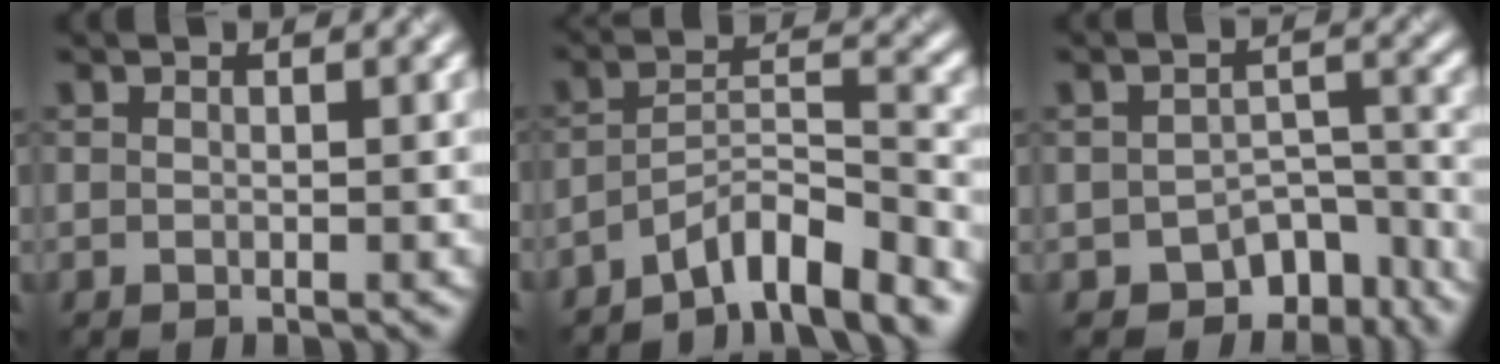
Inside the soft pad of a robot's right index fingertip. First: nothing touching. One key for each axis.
{"total": 5.9, "fx": -4.8, "fy": 1.0, "fz": 3.3, "tx": -0.048, "ty": 0.007, "tz": -0.085}
{"total": 6.0, "fx": -4.2, "fy": 3.4, "fz": 2.7, "tx": -0.020, "ty": -0.012, "tz": -0.057}